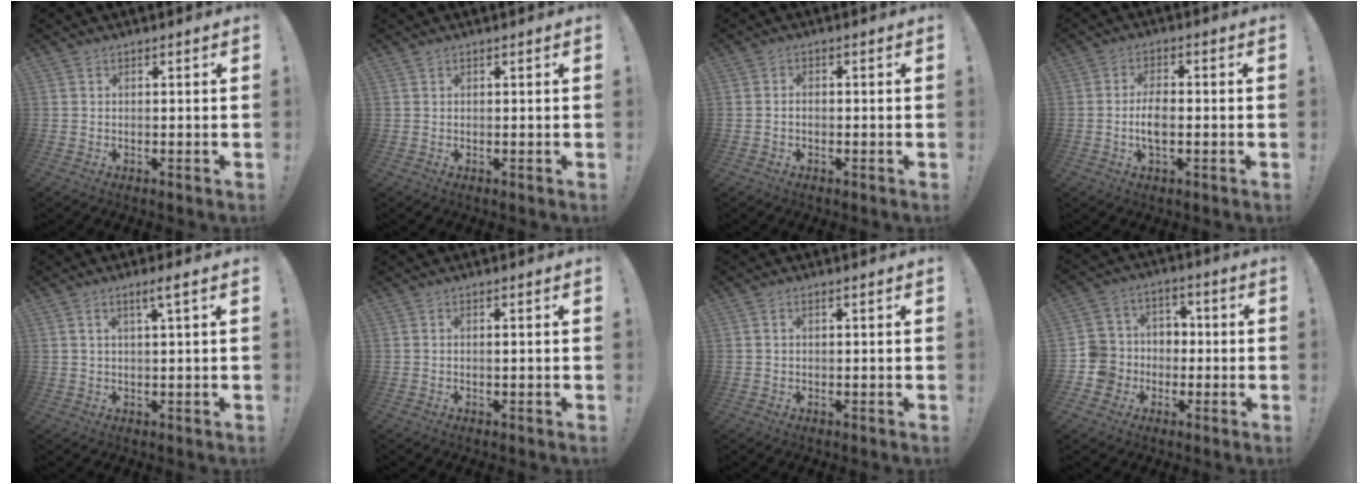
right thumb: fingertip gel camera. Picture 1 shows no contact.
{"total": 0.0}
{"total": 1.4, "force": [-0.8, 0.8, 0.8], "torque": [-0.020, 0.007, -0.013]}
{"total": 5.7, "force": [-1.2, 2.3, 5.1], "torque": [-0.107, -0.001, -0.025]}
{"total": 3.5, "force": [1.5, 0.2, 3.1], "torque": [-0.060, 0.002, 0.023]}
{"total": 0.7, "force": [0.1, -0.2, 0.7], "torque": [-0.005, -0.004, -0.001]}
{"total": 1.0, "force": [0.3, 0.5, 0.9], "torque": [-0.025, 0.005, 0.007]}
{"total": 11.4, "force": [-3.0, 10.7, 2.6], "torque": [-0.044, 0.038, -0.048]}